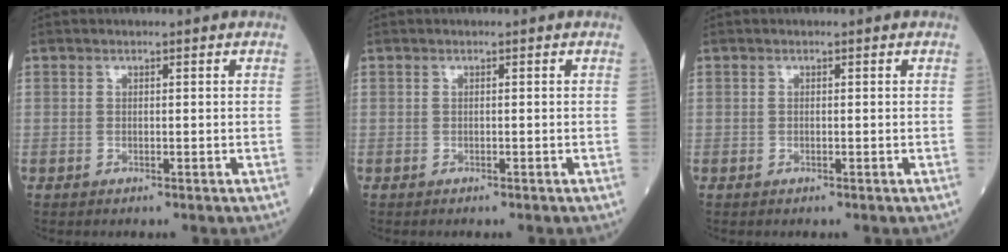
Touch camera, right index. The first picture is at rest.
{"total": 0.0}
{"total": 0.0}